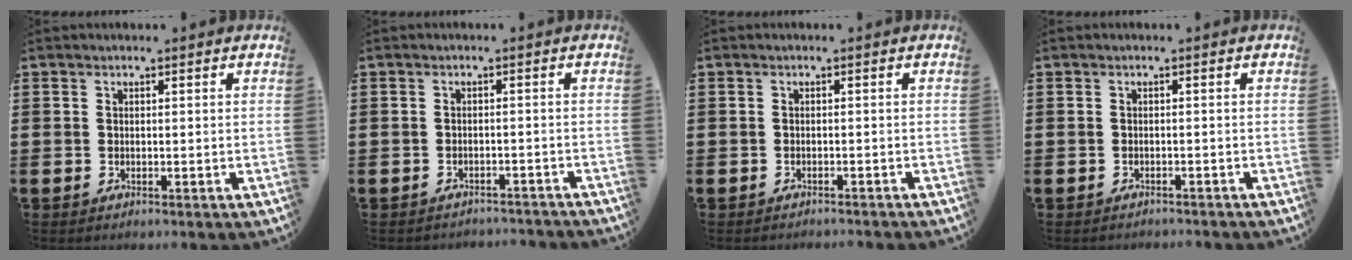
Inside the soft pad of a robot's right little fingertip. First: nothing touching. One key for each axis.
{"total": 1.3, "fx": -1.3, "fy": -0.1, "fz": -0.1, "tx": -0.003, "ty": 0.003, "tz": -0.029}
{"total": 0.6, "fx": -0.6, "fy": -0.1, "fz": 0.0, "tx": -0.001, "ty": -0.001, "tz": -0.012}
{"total": 0.7, "fx": -0.7, "fy": 0.0, "fz": 0.0, "tx": -0.002, "ty": -0.001, "tz": -0.015}